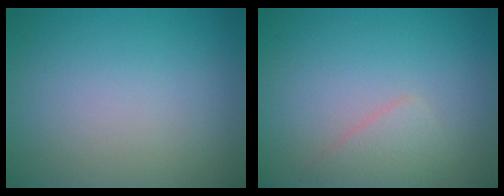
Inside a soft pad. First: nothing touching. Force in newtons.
{"total": 1.8, "press": 1.8, "slide": 0.1}